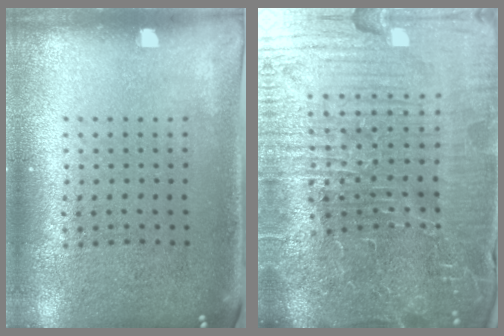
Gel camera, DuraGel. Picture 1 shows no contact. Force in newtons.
{"total": 6.9, "press": 6.3, "slide": 2.9}